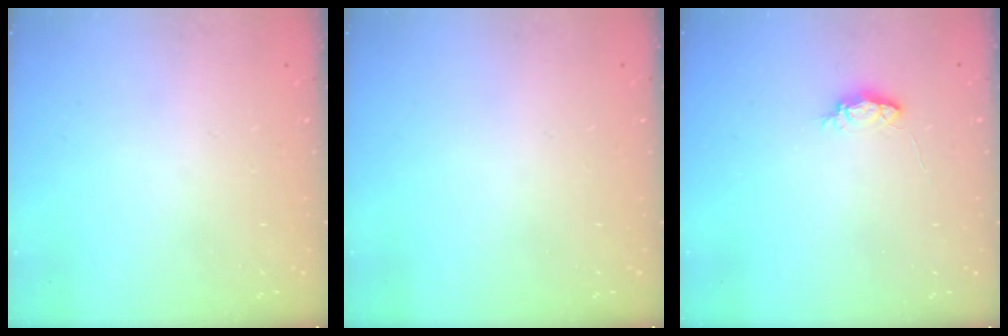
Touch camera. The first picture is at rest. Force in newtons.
{"total": 0.0}
{"total": 3.5, "press": 3.4, "slide": 0.5}